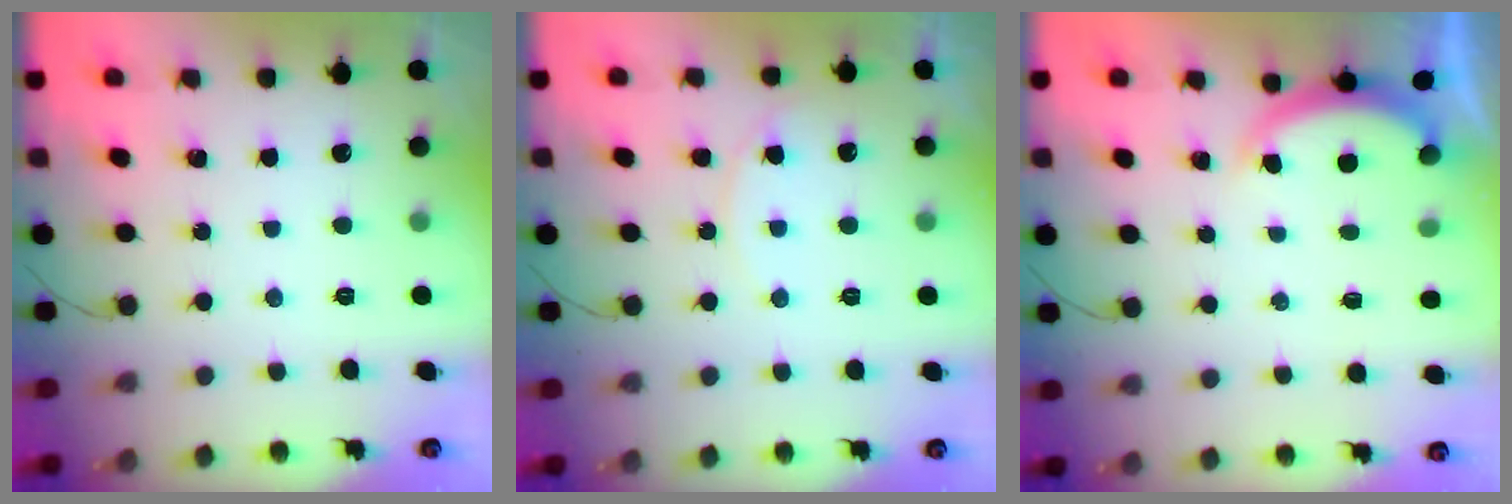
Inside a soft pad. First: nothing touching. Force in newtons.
{"total": 7.1, "press": 7.1, "slide": 0.9}
{"total": 2.2, "press": 2.2, "slide": 0.5}